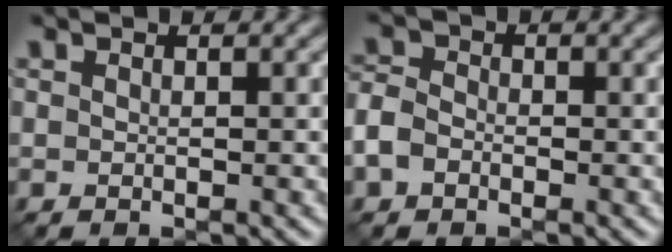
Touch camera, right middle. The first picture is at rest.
{"total": 2.5, "force": [-1.1, 1.9, 1.3], "torque": [-0.028, 0.004, -0.033]}